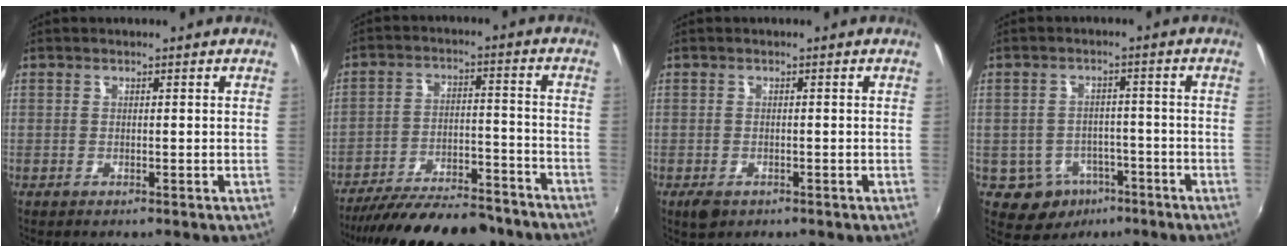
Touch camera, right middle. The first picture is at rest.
{"total": 21.1, "force": [-18.2, 5.4, 9.3], "torque": [-0.177, -0.021, -0.257]}
{"total": 2.8, "force": [-1.6, 1.7, 1.5], "torque": [-0.031, -0.009, -0.025]}
{"total": 7.1, "force": [-3.9, 5.7, 1.6], "torque": [-0.037, 0.017, -0.041]}